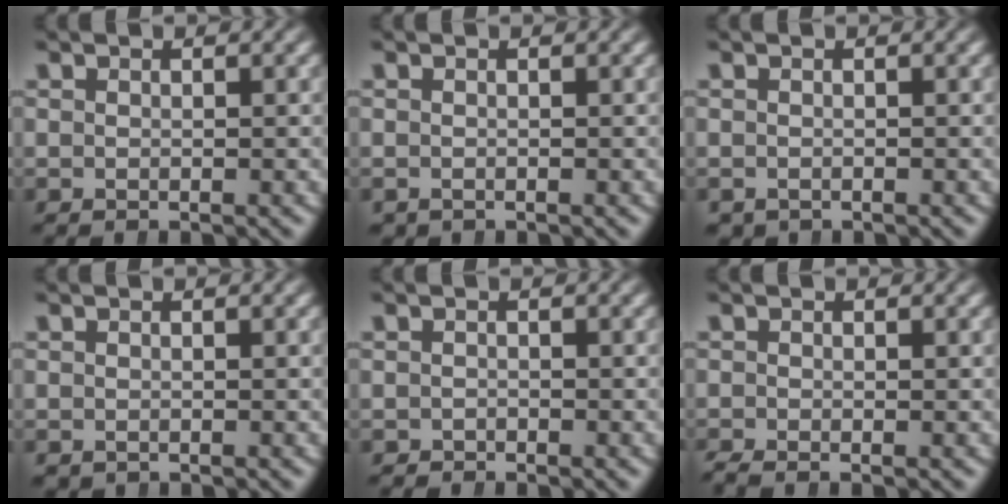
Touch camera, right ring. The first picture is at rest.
{"total": 0.5, "force": [-0.5, 0.2, -0.1], "torque": [-0.004, -0.009, -0.005]}
{"total": 1.1, "force": [-0.9, 0.5, -0.1], "torque": [-0.006, -0.013, -0.011]}
{"total": 0.6, "force": [-0.5, 0.3, 0.0], "torque": [-0.007, -0.009, -0.006]}
{"total": 0.9, "force": [-0.8, 0.0, -0.4], "torque": [0.007, -0.009, -0.011]}
{"total": 1.4, "force": [-1.2, 0.7, 0.5], "torque": [-0.008, -0.003, -0.020]}